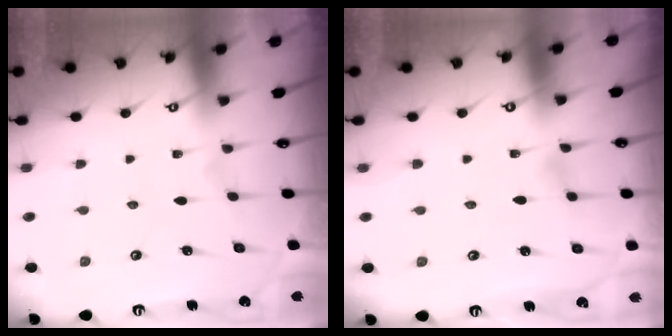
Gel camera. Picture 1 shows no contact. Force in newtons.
{"total": 1.9, "press": 1.9, "slide": 0.2}